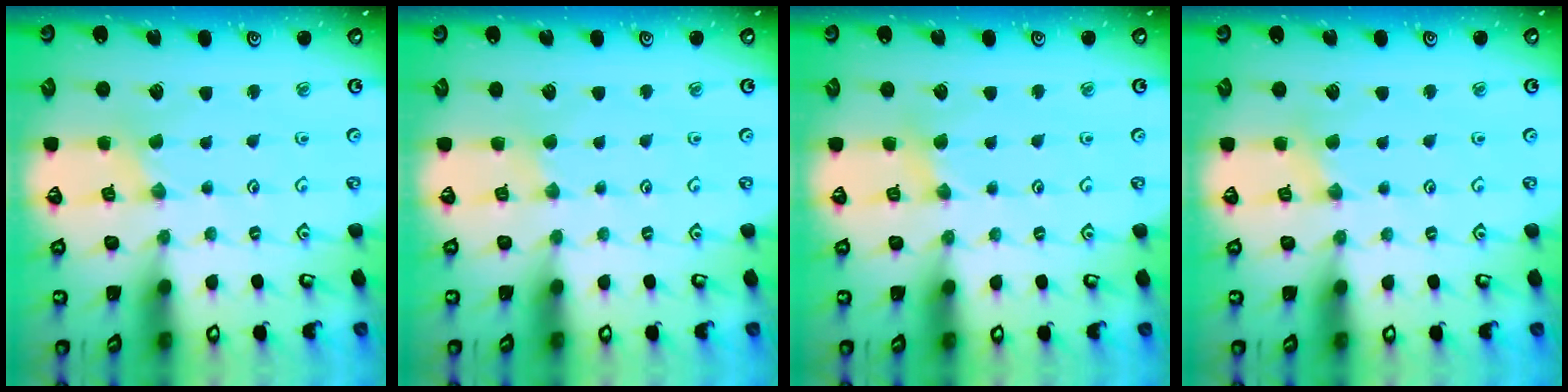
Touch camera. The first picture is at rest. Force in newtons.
{"total": 1.4, "press": 1.4, "slide": 0.4}
{"total": 1.9, "press": 1.9, "slide": 0.4}
{"total": 2.0, "press": 2.0, "slide": 0.4}